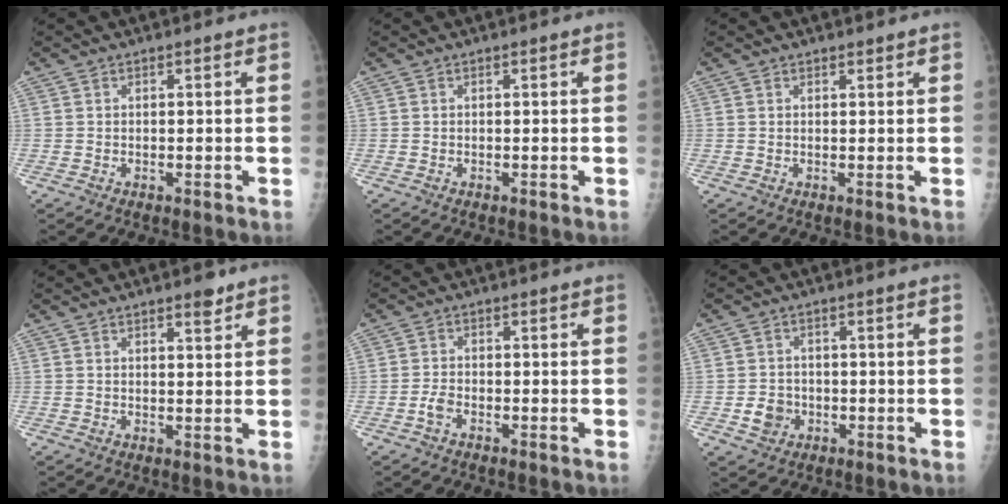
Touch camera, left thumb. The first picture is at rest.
{"total": 0.0}
{"total": 0.8, "force": [0.8, 0.3, 0.2], "torque": [-0.001, -0.006, 0.012]}
{"total": 3.0, "force": [2.2, 0.9, 1.8], "torque": [-0.017, -0.013, 0.031]}
{"total": 1.8, "force": [-1.0, 1.0, 1.2], "torque": [-0.028, 0.003, -0.023]}
{"total": 4.4, "force": [-1.3, 3.9, 1.8], "torque": [-0.014, 0.007, -0.019]}